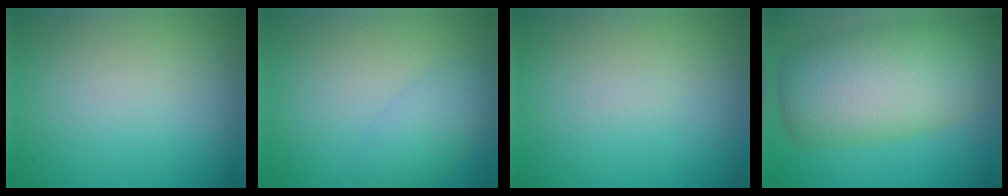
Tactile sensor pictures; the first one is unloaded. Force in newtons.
{"total": 2.5, "press": 2.5, "slide": 0.1}
{"total": 0.0}
{"total": 9.7, "press": 9.6, "slide": 0.4}